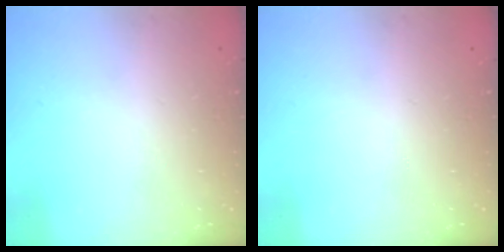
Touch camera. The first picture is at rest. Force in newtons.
{"total": 0.0}